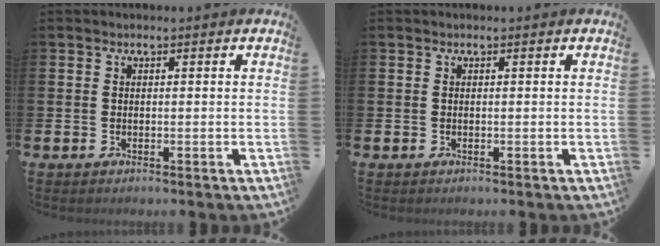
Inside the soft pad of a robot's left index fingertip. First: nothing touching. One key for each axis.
{"total": 0.0}